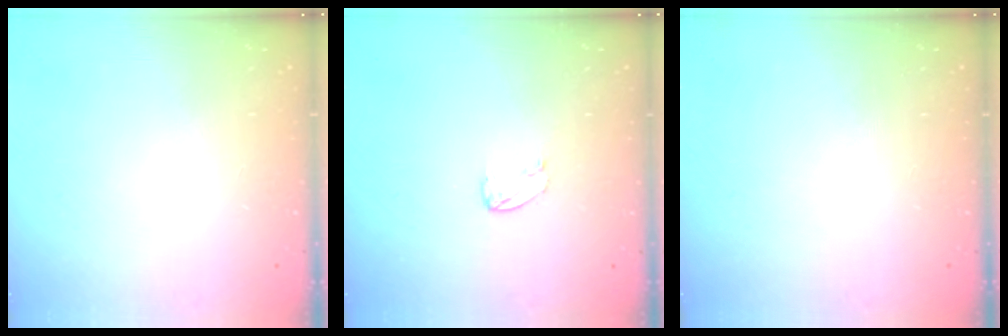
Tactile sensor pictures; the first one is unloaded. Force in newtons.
{"total": 2.5, "press": 2.5, "slide": 0.2}
{"total": 0.0}